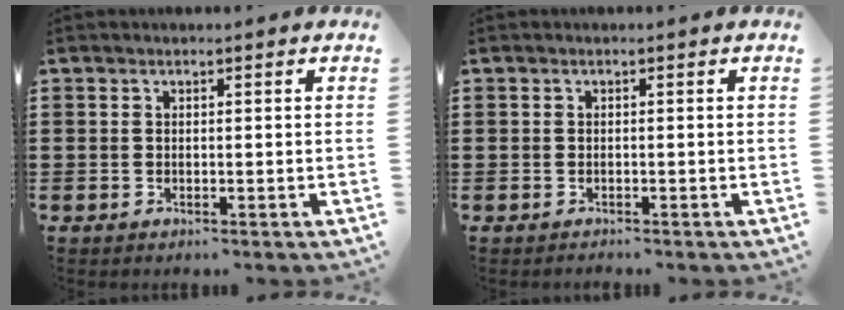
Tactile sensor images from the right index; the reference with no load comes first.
{"total": 0.5, "force": [-0.5, -0.1, 0.0], "torque": [0.000, -0.002, -0.011]}